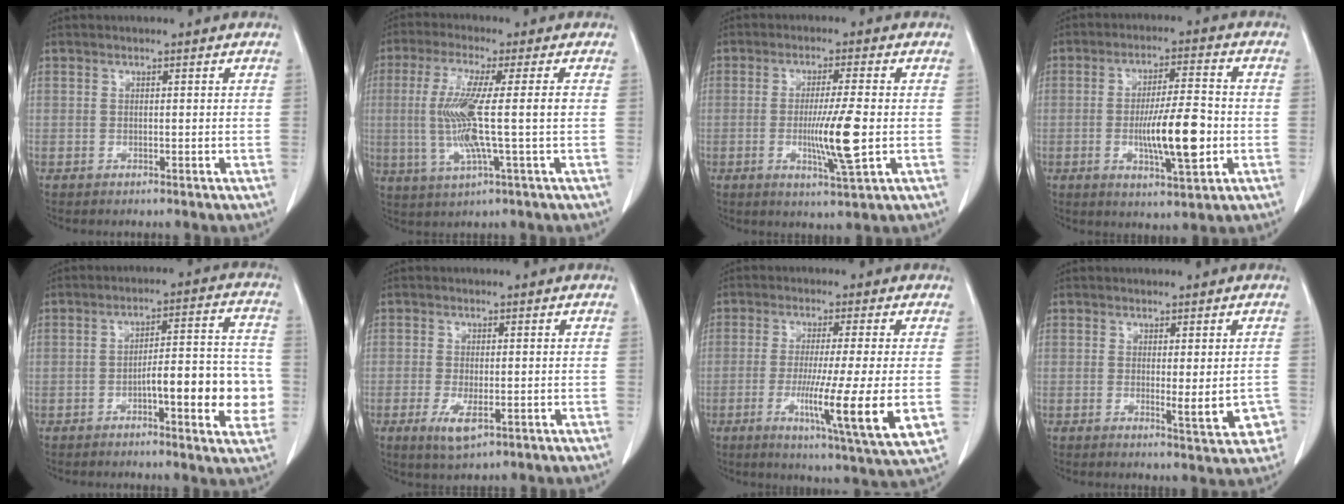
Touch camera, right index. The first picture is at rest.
{"total": 10.2, "force": [-0.3, -0.2, 10.2], "torque": [-0.218, -0.008, -0.009]}
{"total": 8.1, "force": [-1.3, -0.3, 8.0], "torque": [-0.140, -0.018, -0.023]}
{"total": 10.9, "force": [-2.2, 1.7, 10.5], "torque": [-0.180, -0.005, -0.034]}
{"total": 12.0, "force": [-3.2, 2.5, 11.3], "torque": [-0.148, 0.023, -0.043]}
{"total": 4.2, "force": [-1.9, 1.2, 3.5], "torque": [-0.066, -0.008, -0.025]}
{"total": 14.2, "force": [-3.0, -0.9, 13.9], "torque": [-0.219, -0.044, -0.051]}
{"total": 5.3, "force": [-1.1, 1.3, 5.0], "torque": [-0.052, -0.008, -0.014]}